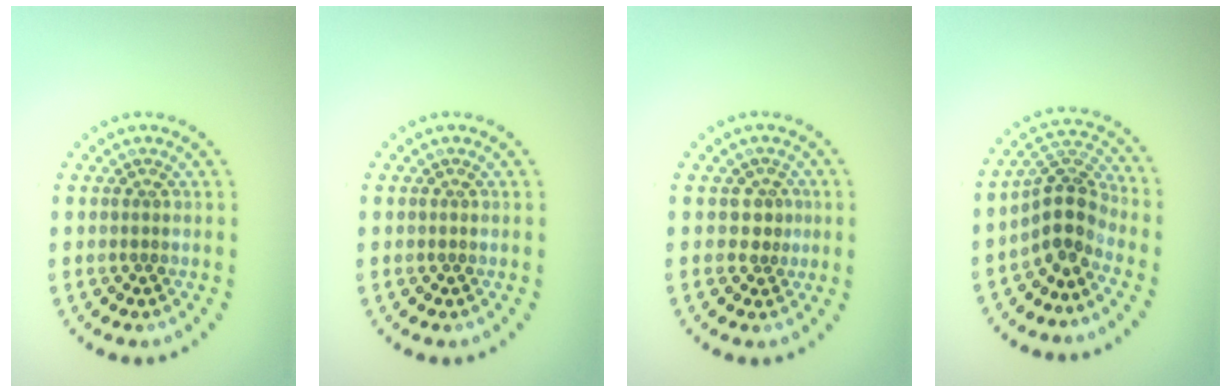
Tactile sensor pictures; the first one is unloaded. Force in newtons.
{"total": 0.0}
{"total": 1.6, "press": 1.2, "slide": 1.1}
{"total": 3.8, "press": 2.8, "slide": 2.6}